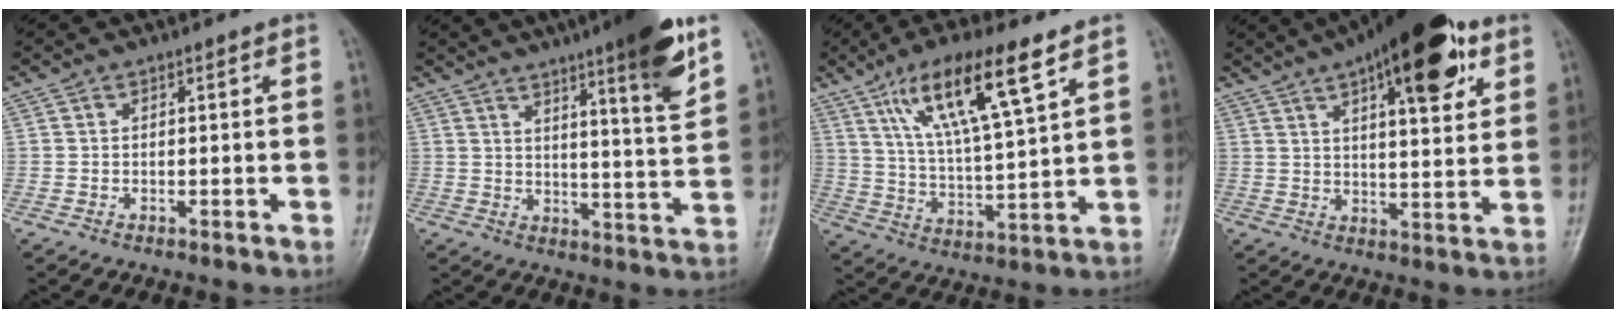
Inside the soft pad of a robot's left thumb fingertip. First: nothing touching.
{"total": 13.4, "force": [8.0, 1.2, 10.7], "torque": [-0.144, -0.044, 0.115]}
{"total": 15.4, "force": [8.4, 3.1, 12.5], "torque": [-0.221, -0.028, 0.158]}
{"total": 19.3, "force": [10.0, 6.8, 15.0], "torque": [-0.197, -0.021, 0.146]}